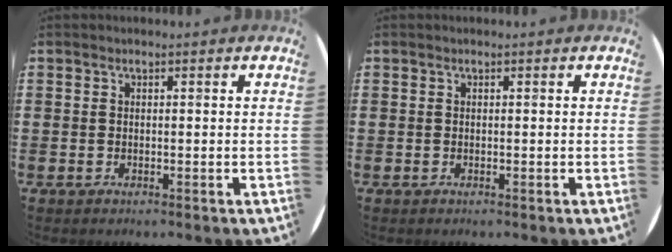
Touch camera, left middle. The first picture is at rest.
{"total": 0.0}